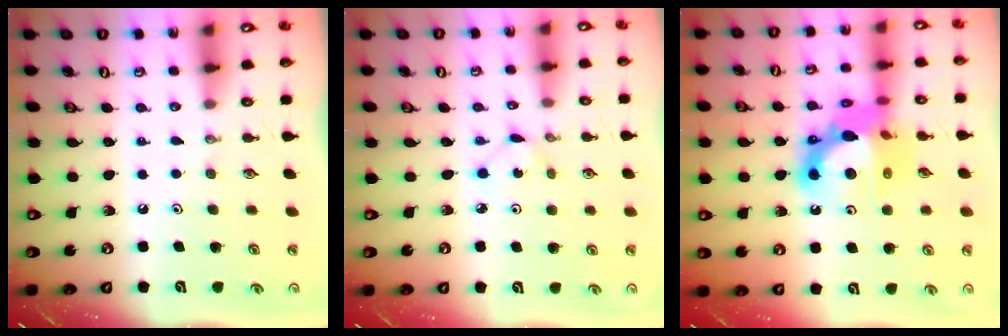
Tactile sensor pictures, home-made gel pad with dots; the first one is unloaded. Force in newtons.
{"total": 1.2, "press": 1.2, "slide": 0.1}
{"total": 16.2, "press": 16.1, "slide": 1.9}